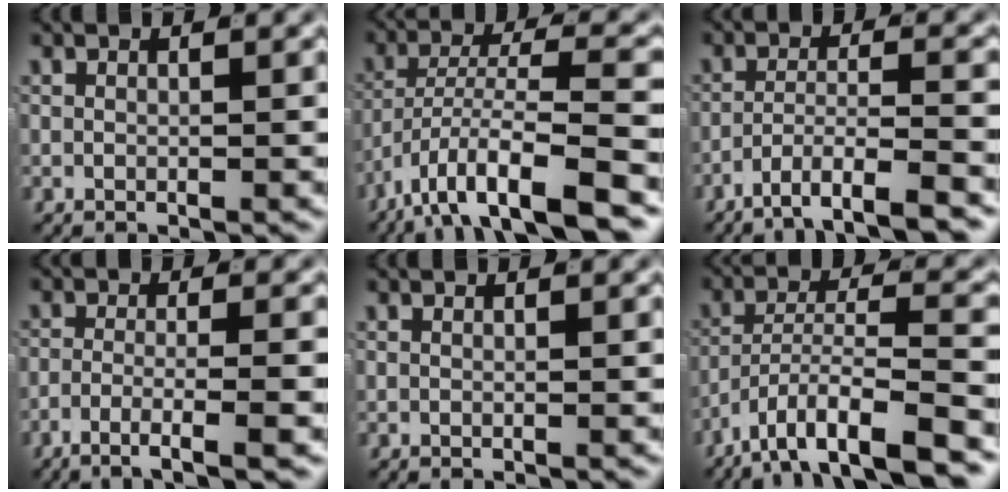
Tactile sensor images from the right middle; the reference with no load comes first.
{"total": 8.8, "force": [-5.4, 2.3, 6.6], "torque": [-0.100, -0.001, -0.082]}
{"total": 6.6, "force": [-5.4, 0.9, 3.7], "torque": [-0.052, -0.010, -0.083]}
{"total": 4.7, "force": [-3.5, 0.4, 3.2], "torque": [-0.058, -0.016, -0.055]}
{"total": 0.0}
{"total": 8.1, "force": [-5.5, 2.0, 5.5], "torque": [-0.081, -0.001, -0.086]}